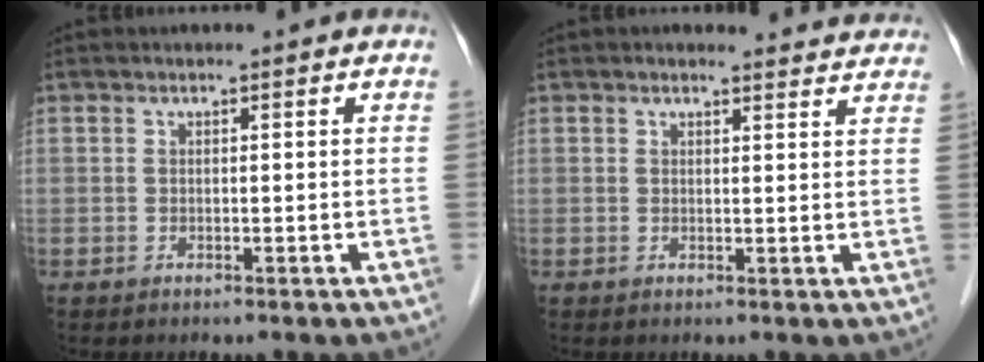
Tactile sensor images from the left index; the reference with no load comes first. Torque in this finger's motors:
{"motor_torque": [0.81, -0.98, 0.01, -0.01]}